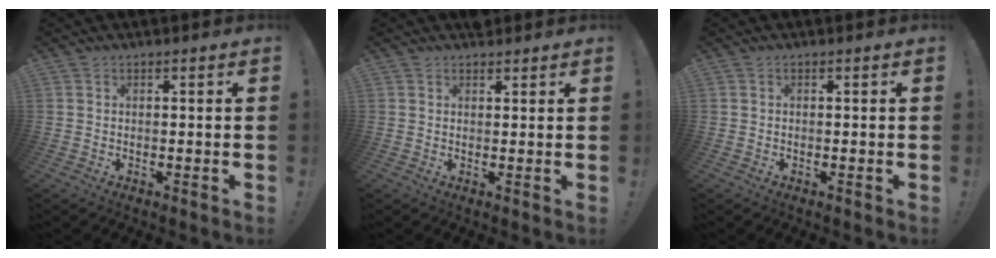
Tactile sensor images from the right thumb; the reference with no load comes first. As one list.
[{"total": 1.9, "force": [1.5, 1.1, 0.4], "torque": [0.006, -0.007, 0.027]}, {"total": 0.0}]